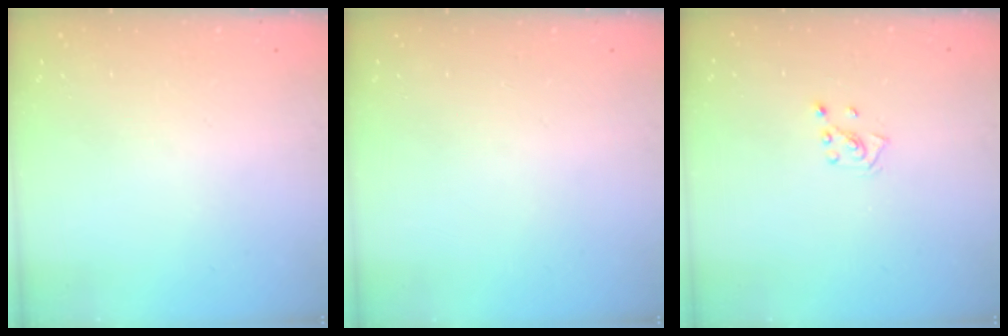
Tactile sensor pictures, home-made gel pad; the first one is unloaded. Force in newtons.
{"total": 0.0}
{"total": 2.8, "press": 2.8, "slide": 0.2}